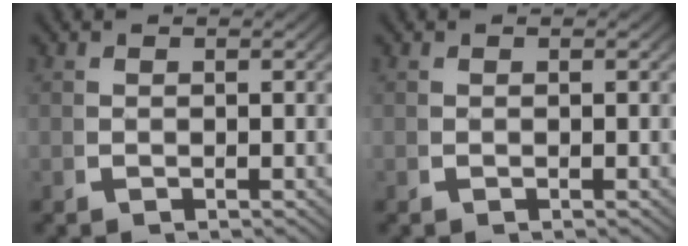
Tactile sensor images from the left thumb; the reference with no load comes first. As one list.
[{"total": 0.0}]